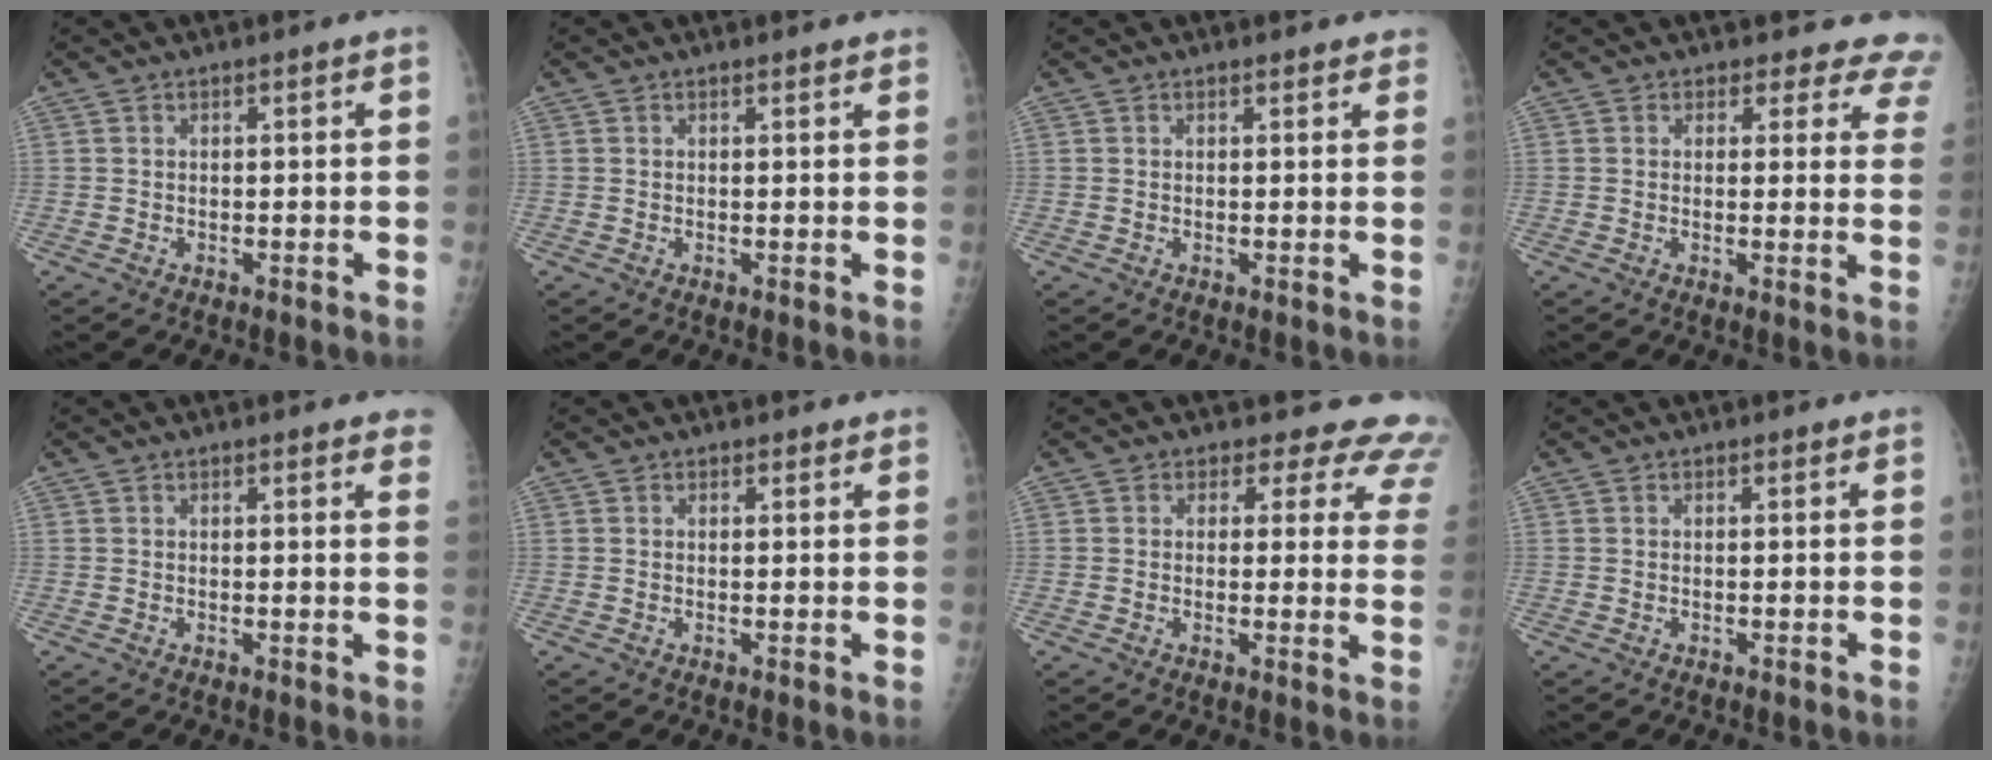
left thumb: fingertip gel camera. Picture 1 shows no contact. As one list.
[{"total": 1.0, "force": [1.0, 0.3, 0.3], "torque": [-0.002, -0.002, 0.012]}, {"total": 2.2, "force": [2.0, 0.9, 0.4], "torque": [0.011, -0.006, 0.012]}, {"total": 9.9, "force": [8.8, 4.6, 0.9], "torque": [0.047, -0.042, 0.061]}, {"total": 3.8, "force": [3.4, 0.9, 1.5], "torque": [0.001, -0.010, 0.023]}, {"total": 1.0, "force": [0.8, 0.6, 0.1], "torque": [0.009, -0.006, 0.007]}, {"total": 11.9, "force": [10.0, 5.8, 2.5], "torque": [0.025, -0.052, 0.080]}, {"total": 0.0}]